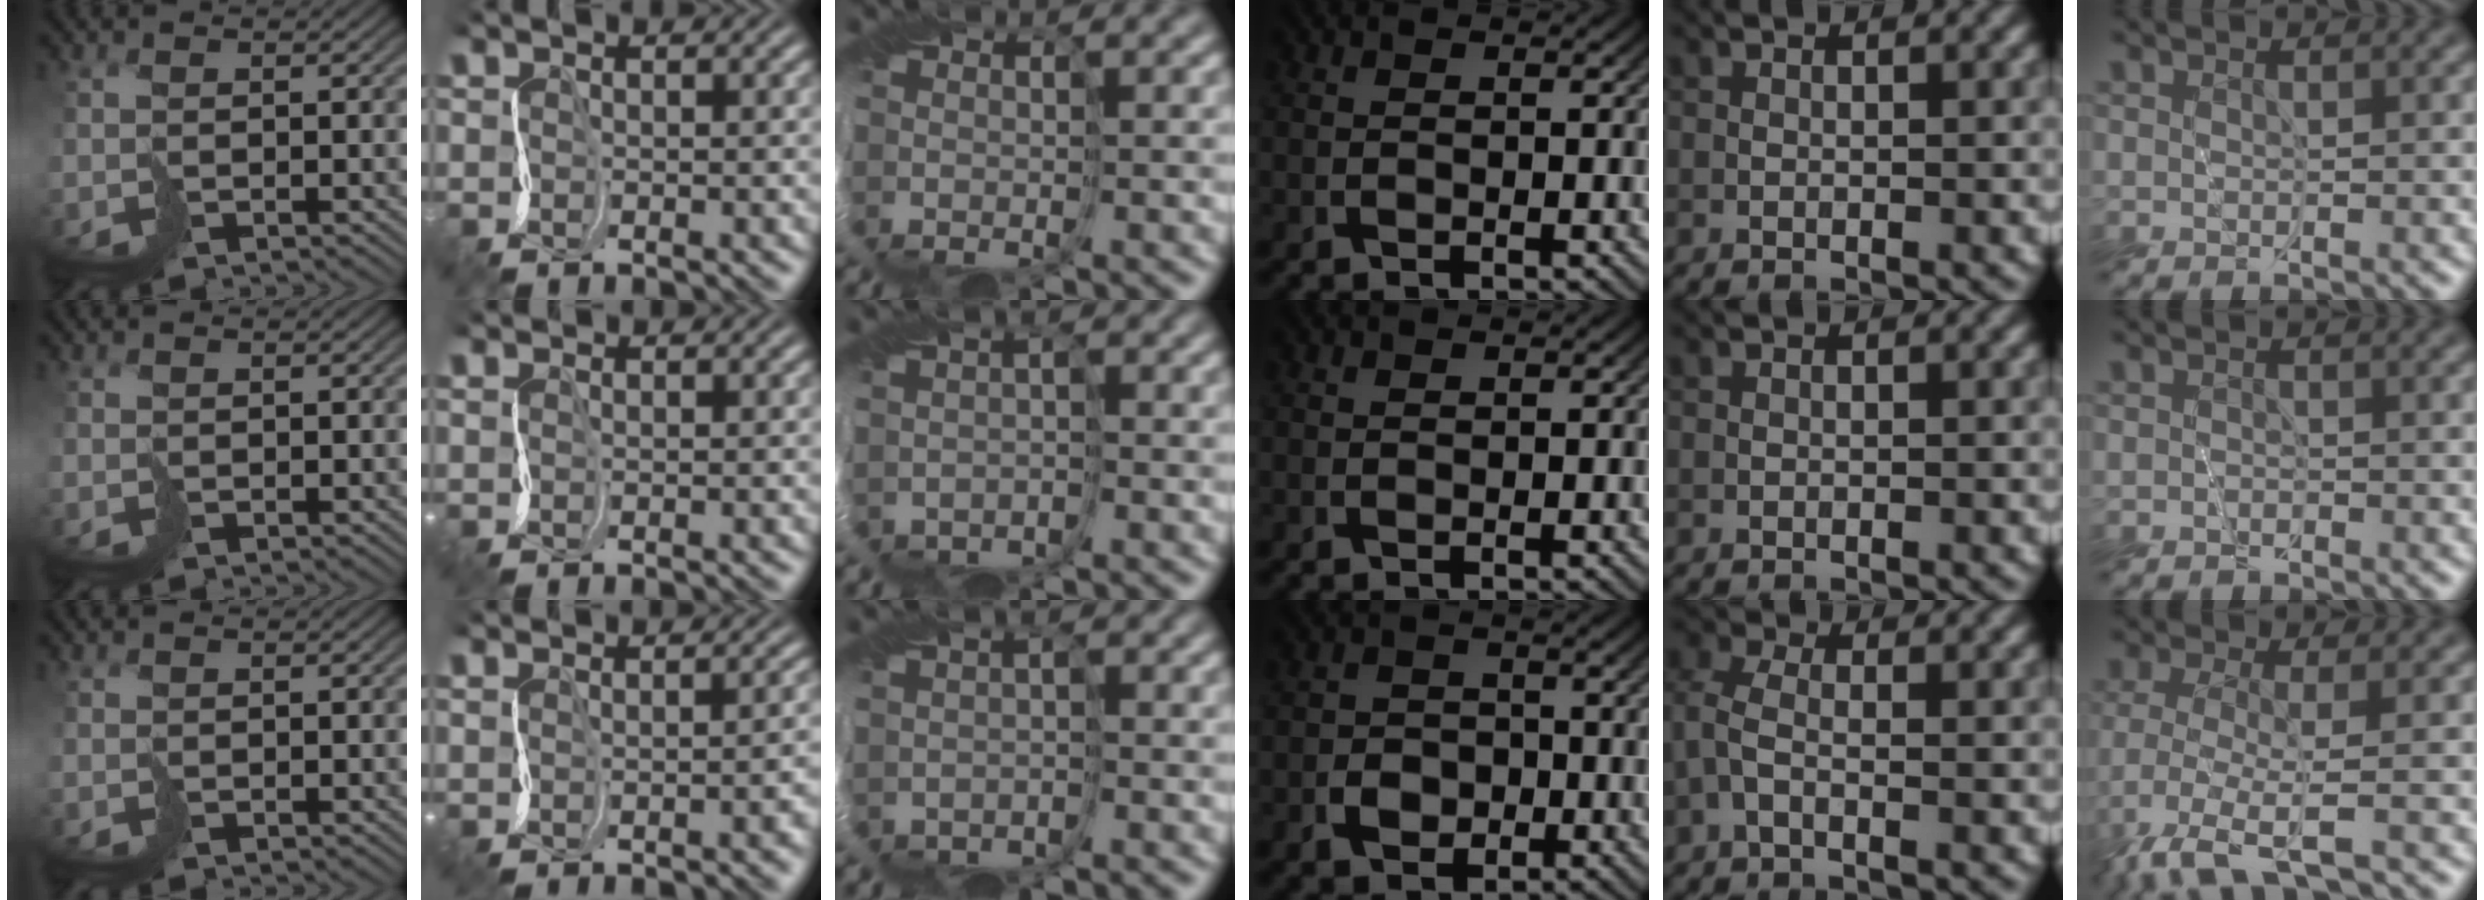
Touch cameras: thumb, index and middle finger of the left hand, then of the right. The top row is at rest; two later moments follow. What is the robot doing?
{"motion": "cut", "object": "bubble wrap"}